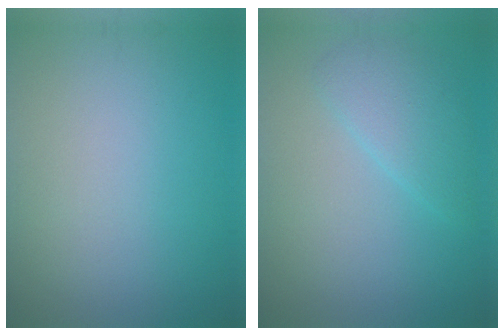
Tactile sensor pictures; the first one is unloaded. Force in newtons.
{"total": 2.7, "press": 2.7, "slide": 0.1}